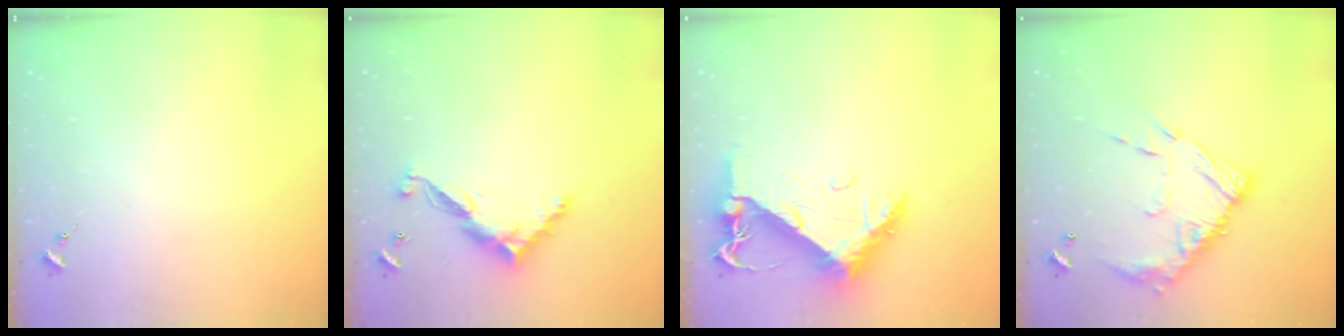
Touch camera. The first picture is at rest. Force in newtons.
{"total": 11.3, "press": 11.3, "slide": 0.3}
{"total": 11.3, "press": 11.3, "slide": 1.2}
{"total": 16.0, "press": 15.9, "slide": 1.4}